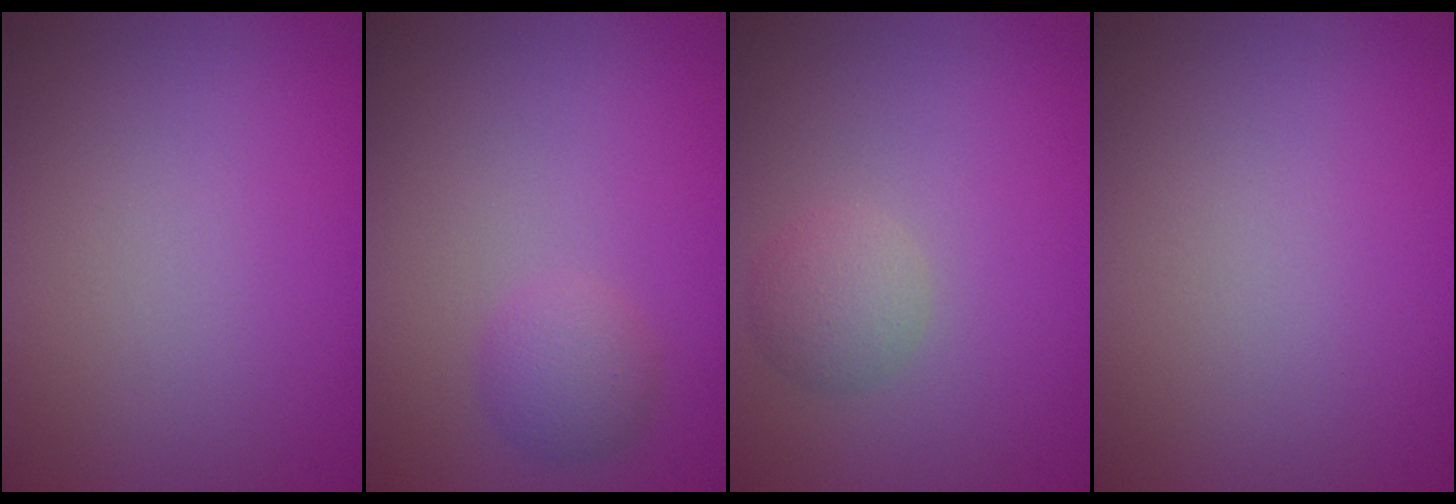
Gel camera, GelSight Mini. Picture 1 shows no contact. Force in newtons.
{"total": 2.0, "press": 2.0, "slide": 0.1}
{"total": 2.2, "press": 2.2, "slide": 0.1}
{"total": 0.0}